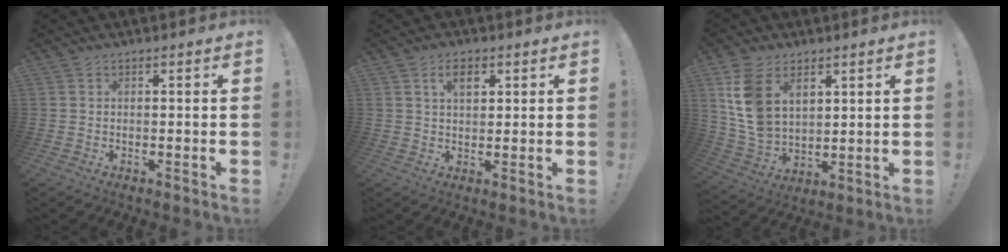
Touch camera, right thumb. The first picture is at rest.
{"total": 4.8, "force": [2.1, 2.7, 3.4], "torque": [-0.056, 0.002, 0.034]}
{"total": 12.6, "force": [5.6, 8.6, 7.2], "torque": [-0.150, -0.026, 0.111]}